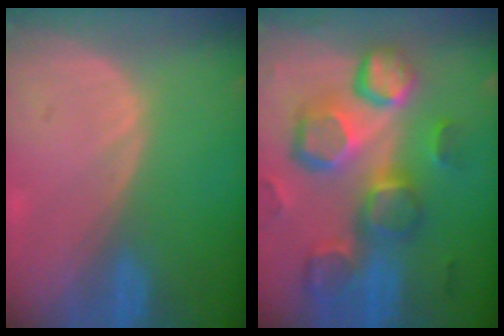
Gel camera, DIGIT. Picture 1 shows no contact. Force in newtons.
{"total": 13.0, "press": 11.4, "slide": 6.3}